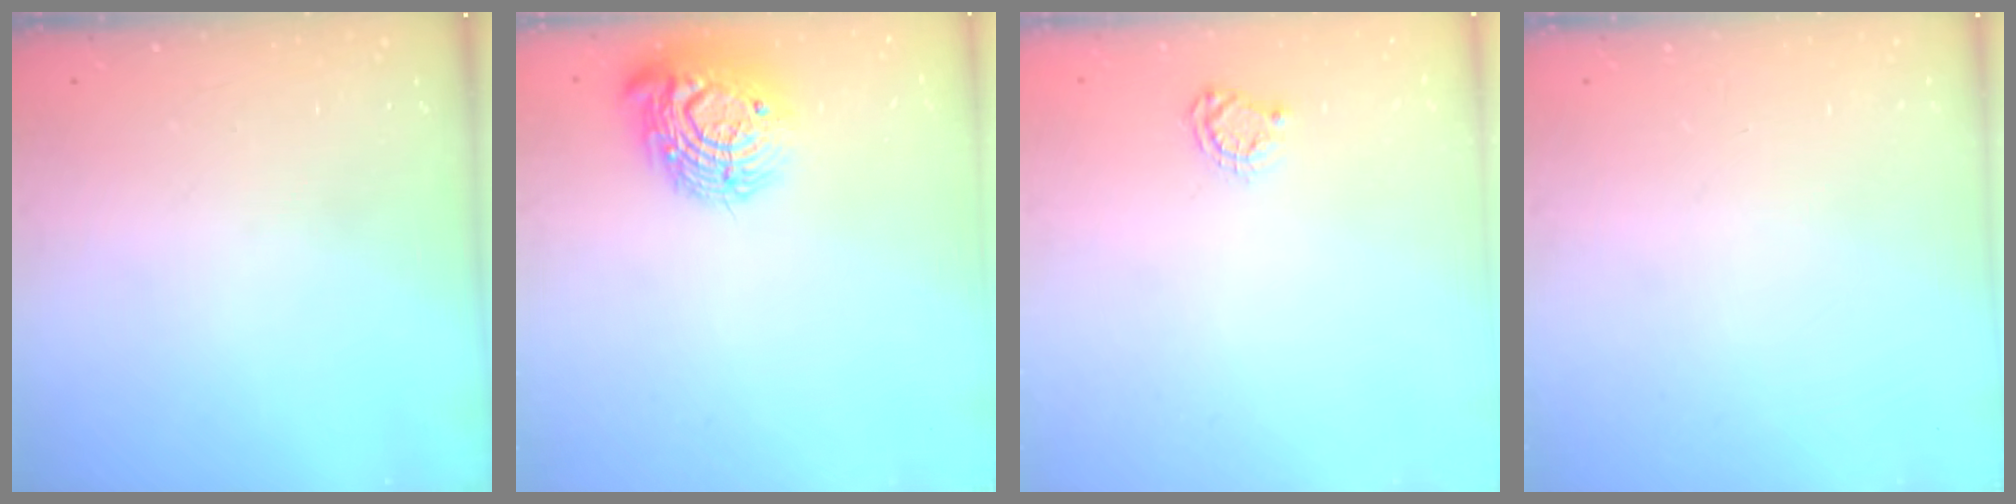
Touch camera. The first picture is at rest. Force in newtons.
{"total": 16.5, "press": 16.5, "slide": 0.9}
{"total": 5.3, "press": 5.3, "slide": 0.6}
{"total": 0.0}